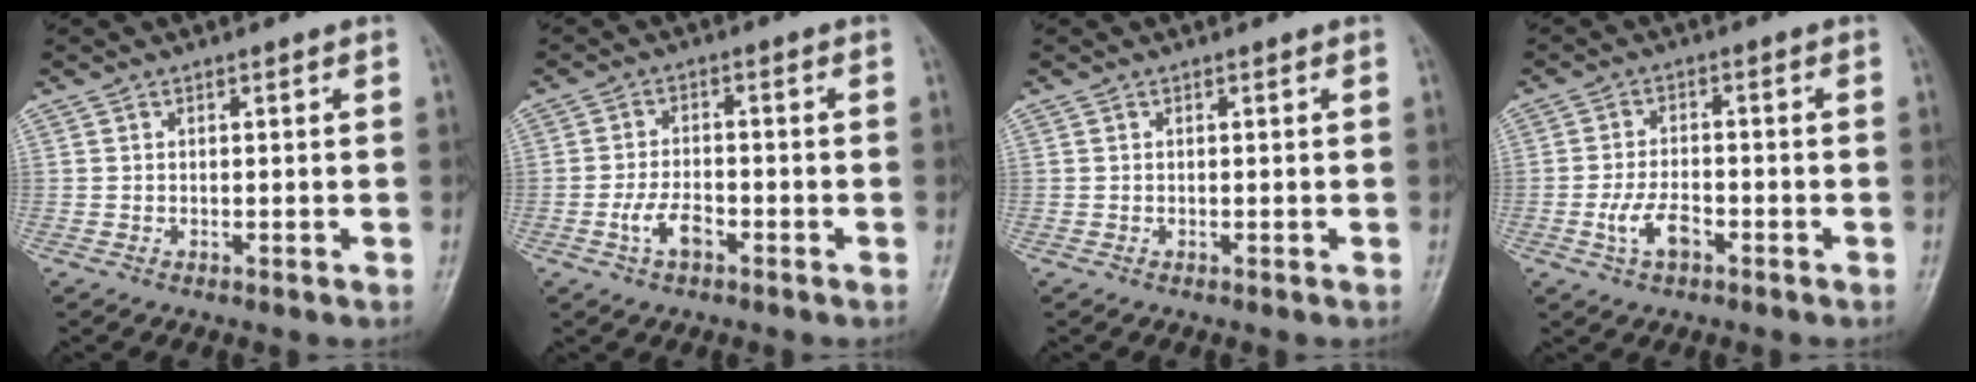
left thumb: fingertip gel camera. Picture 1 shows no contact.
{"total": 4.9, "force": [-2.2, 2.6, 3.5], "torque": [-0.067, 0.015, -0.044]}
{"total": 0.0}
{"total": 5.8, "force": [-2.5, 3.0, 4.2], "torque": [-0.081, 0.016, -0.049]}